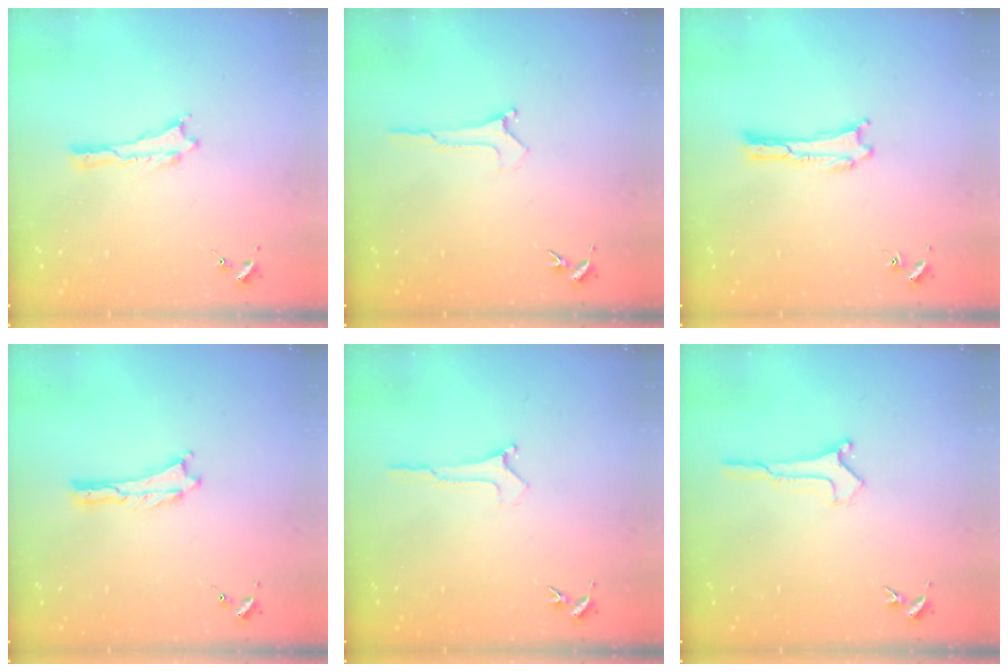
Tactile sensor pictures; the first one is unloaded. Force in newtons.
{"total": 0.0}
{"total": 0.0}
{"total": 0.0}
{"total": 0.0}
{"total": 0.0}